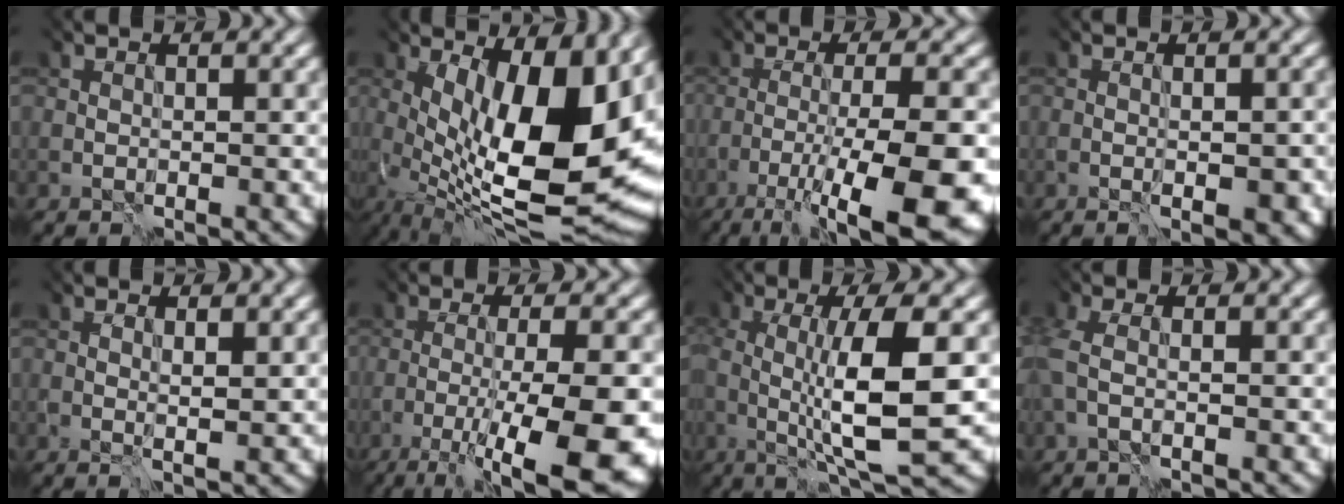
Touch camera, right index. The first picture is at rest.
{"total": 15.5, "force": [0.5, 6.6, 14.0], "torque": [-0.209, -0.015, 0.022]}
{"total": 10.8, "force": [-5.4, 2.0, 9.2], "torque": [-0.145, -0.020, -0.082]}
{"total": 2.4, "force": [-0.9, 0.6, 2.1], "torque": [-0.029, -0.008, -0.008]}
{"total": 1.0, "force": [0.6, -0.3, 0.7], "torque": [-0.012, -0.006, 0.012]}
{"total": 10.2, "force": [-4.3, 1.8, 9.1], "torque": [-0.134, -0.016, -0.061]}
{"total": 7.7, "force": [-0.6, 1.3, 7.5], "torque": [-0.127, -0.015, -0.007]}
{"total": 1.8, "force": [-0.5, 0.6, 1.6], "torque": [-0.055, -0.004, -0.013]}